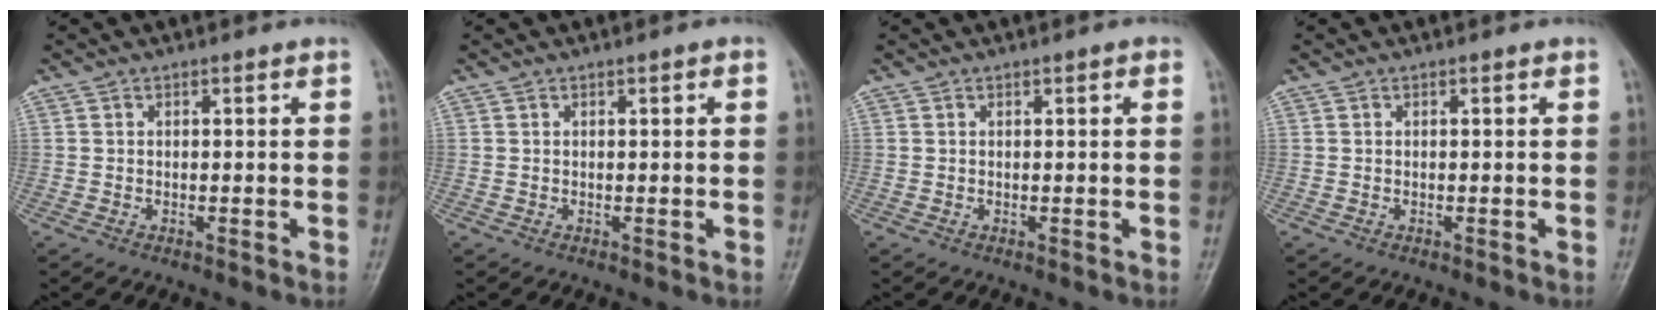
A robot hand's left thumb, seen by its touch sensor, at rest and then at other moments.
{"total": 0.6, "force": [0.2, 0.1, 0.5], "torque": [-0.009, 0.001, 0.002]}
{"total": 1.0, "force": [0.4, 0.2, 0.8], "torque": [-0.013, 0.001, 0.004]}
{"total": 0.0}